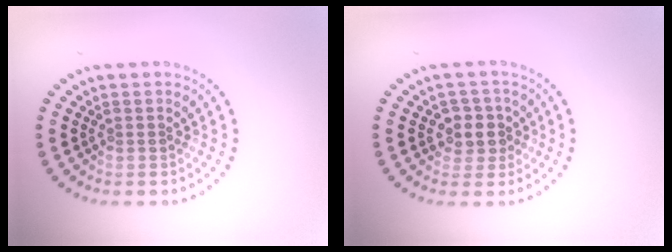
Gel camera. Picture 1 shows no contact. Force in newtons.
{"total": 2.5, "press": 2.3, "slide": 0.9}